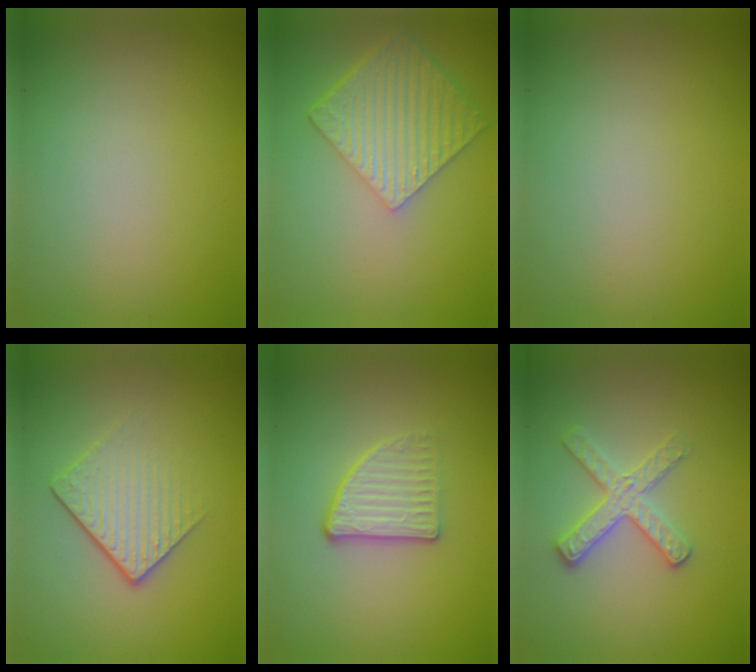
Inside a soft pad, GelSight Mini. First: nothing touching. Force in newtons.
{"total": 6.1, "press": 4.5, "slide": 4.1}
{"total": 0.0}
{"total": 4.0, "press": 2.4, "slide": 3.2}
{"total": 2.8, "press": 2.5, "slide": 1.4}
{"total": 2.9, "press": 2.8, "slide": 0.8}